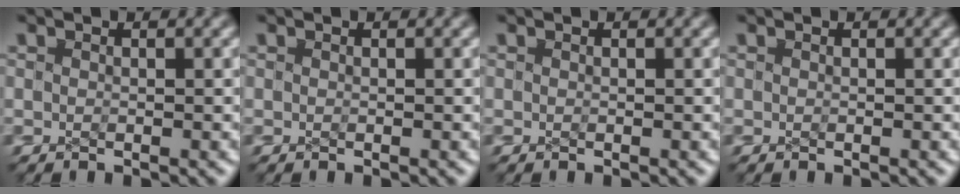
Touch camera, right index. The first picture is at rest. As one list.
[{"total": 0.0}, {"total": 0.0}, {"total": 0.0}]